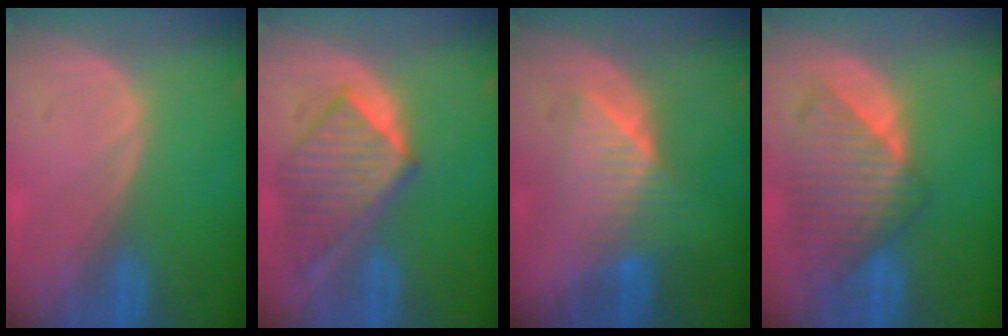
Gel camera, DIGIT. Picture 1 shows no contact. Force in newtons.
{"total": 7.8, "press": 7.6, "slide": 1.8}
{"total": 6.4, "press": 6.3, "slide": 0.3}
{"total": 8.9, "press": 8.1, "slide": 3.8}